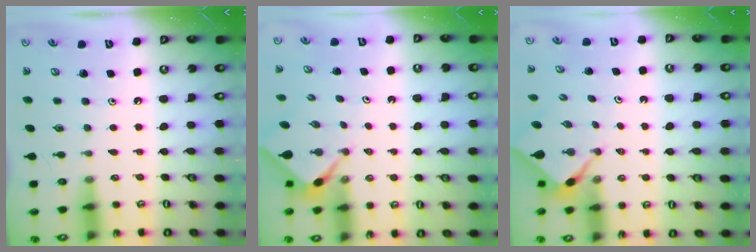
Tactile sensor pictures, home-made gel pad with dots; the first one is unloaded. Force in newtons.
{"total": 2.3, "press": 2.3, "slide": 0.3}
{"total": 2.3, "press": 2.3, "slide": 0.3}